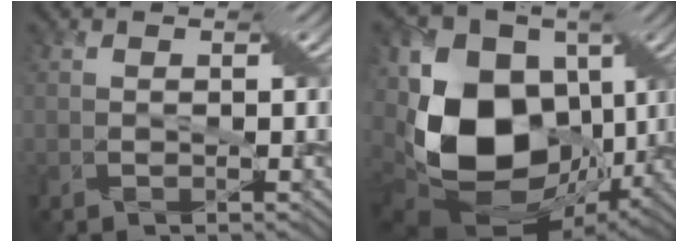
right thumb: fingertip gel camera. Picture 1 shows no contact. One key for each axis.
{"total": 17.8, "fx": -1.5, "fy": 13.1, "fz": 11.9, "tx": -0.279, "ty": -0.030, "tz": -0.008}